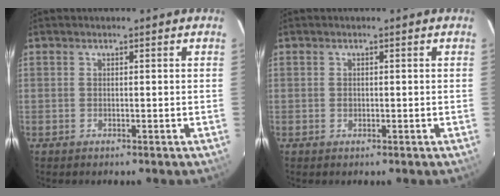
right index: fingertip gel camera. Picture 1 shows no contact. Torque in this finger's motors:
{"motor_torque": [0.24, 0.13, 0.13, 0.01]}